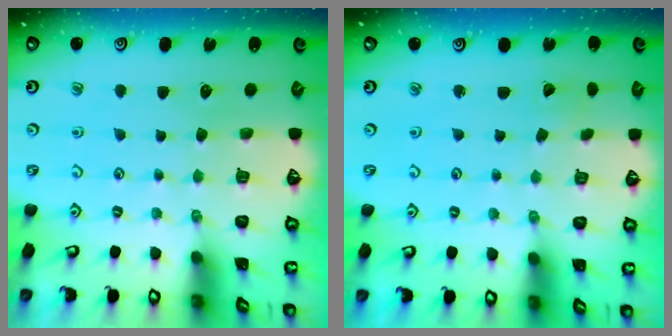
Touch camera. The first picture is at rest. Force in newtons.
{"total": 1.6, "press": 1.6, "slide": 0.0}